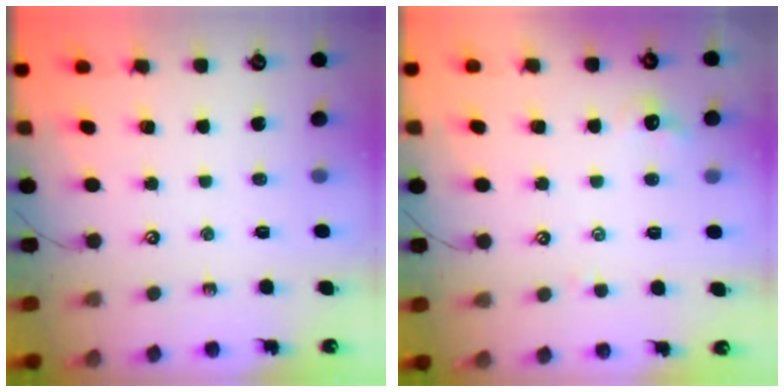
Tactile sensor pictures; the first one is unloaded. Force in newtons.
{"total": 0.9, "press": 0.6, "slide": 0.6}